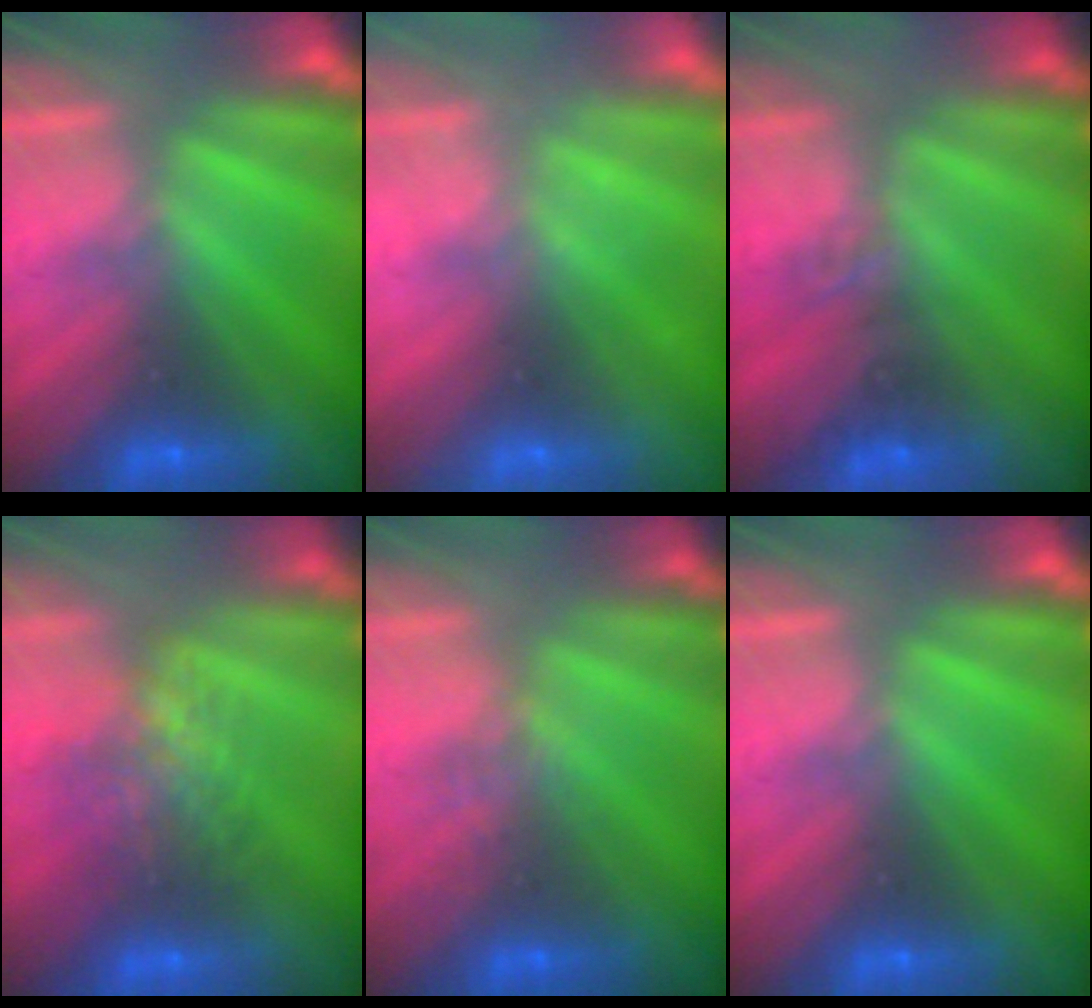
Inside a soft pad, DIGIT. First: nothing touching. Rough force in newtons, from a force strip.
{"total": 2.2}
{"total": 1.6}
{"total": 7.5}
{"total": 2.4}
{"total": 0.0}